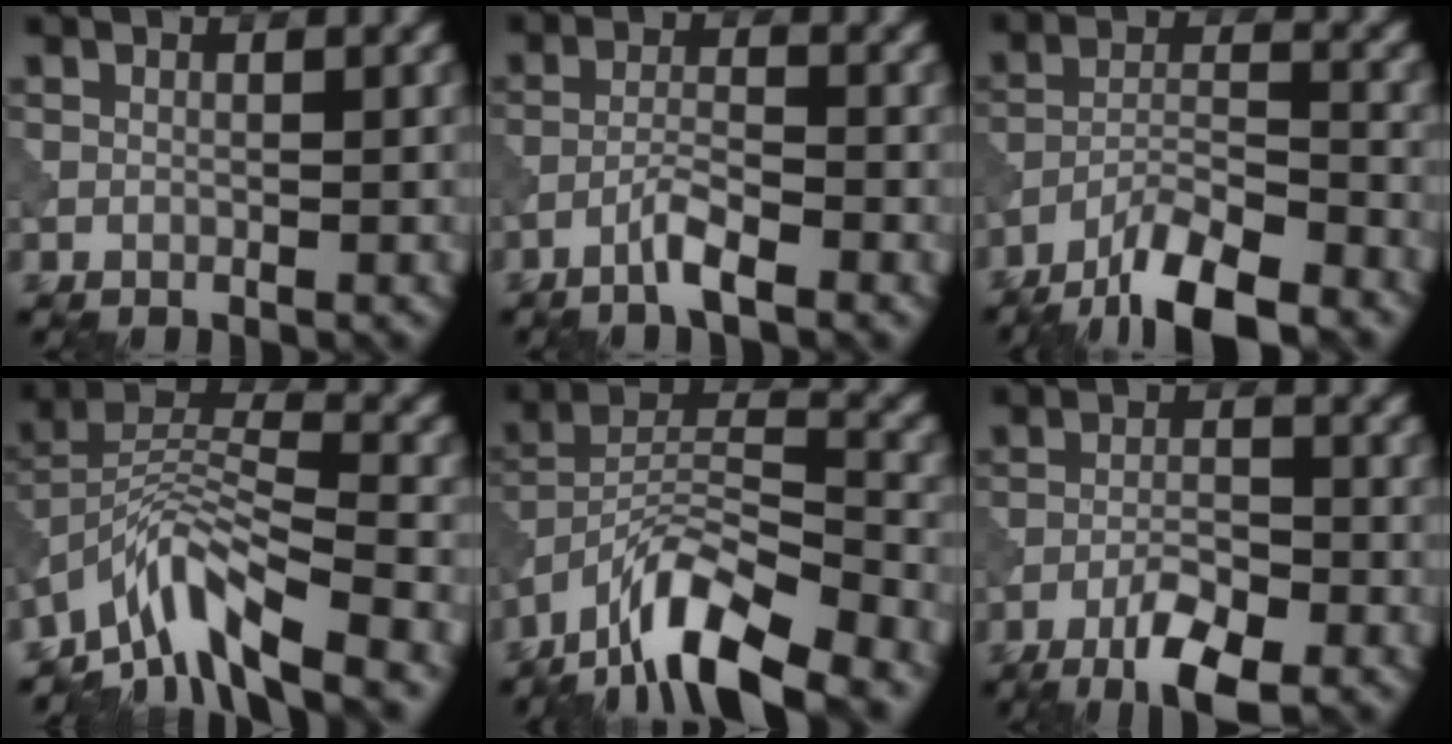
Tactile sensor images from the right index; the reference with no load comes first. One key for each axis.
{"total": 2.6, "fx": -1.8, "fy": 0.2, "fz": 1.9, "tx": -0.039, "ty": 0.007, "tz": -0.044}
{"total": 7.8, "fx": -6.2, "fy": 1.7, "fz": 4.3, "tx": -0.072, "ty": 0.001, "tz": -0.116}
{"total": 7.4, "fx": -5.7, "fy": 1.7, "fz": 4.4, "tx": -0.069, "ty": 0.006, "tz": -0.118}
{"total": 10.4, "fx": -7.5, "fy": 3.1, "fz": 6.6, "tx": -0.111, "ty": 0.010, "tz": -0.149}
{"total": 5.1, "fx": -3.2, "fy": 1.4, "fz": 3.7, "tx": -0.068, "ty": 0.002, "tz": -0.060}